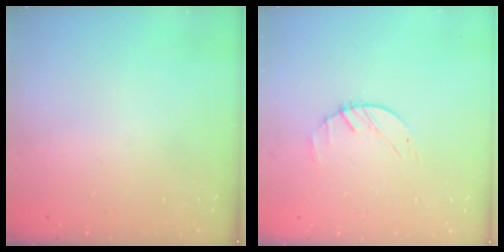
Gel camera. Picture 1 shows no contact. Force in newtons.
{"total": 1.9, "press": 1.9, "slide": 0.3}